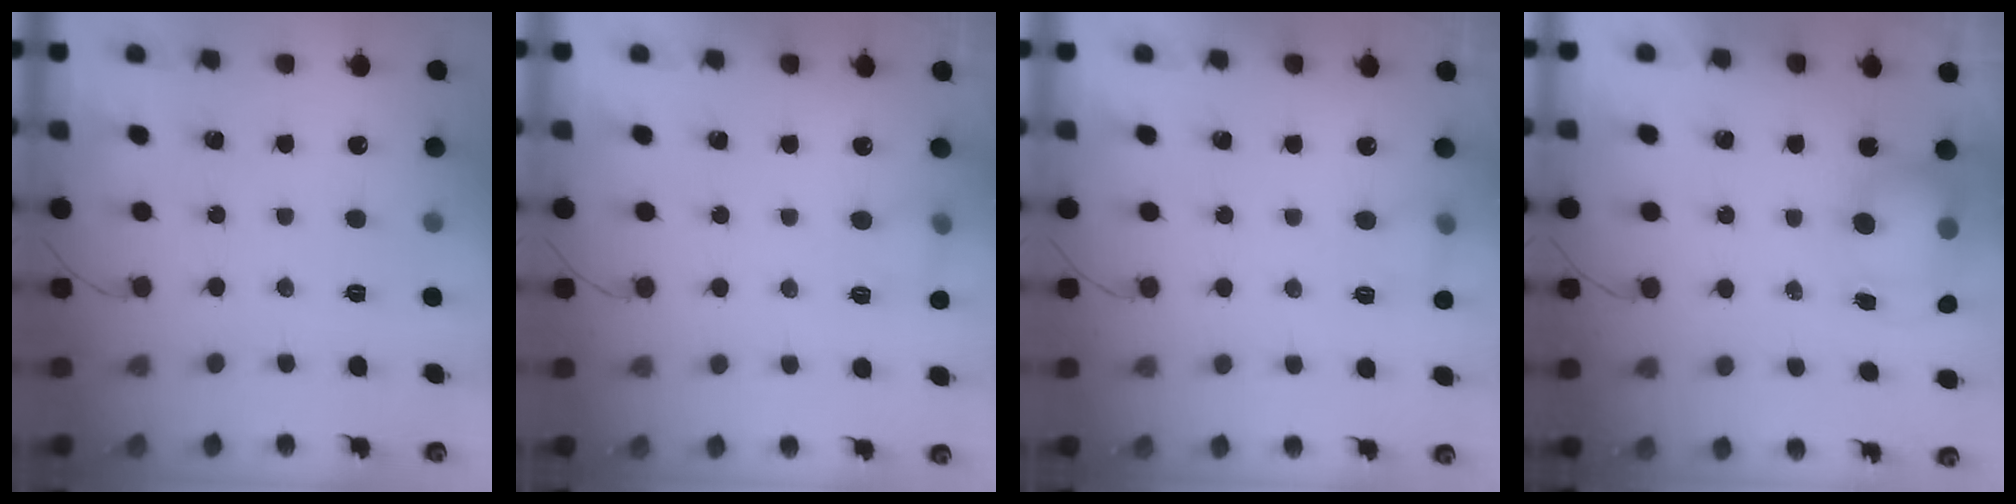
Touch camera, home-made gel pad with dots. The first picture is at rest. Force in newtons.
{"total": 5.7, "press": 5.5, "slide": 1.6}
{"total": 5.7, "press": 5.5, "slide": 1.6}
{"total": 8.0, "press": 7.9, "slide": 1.3}